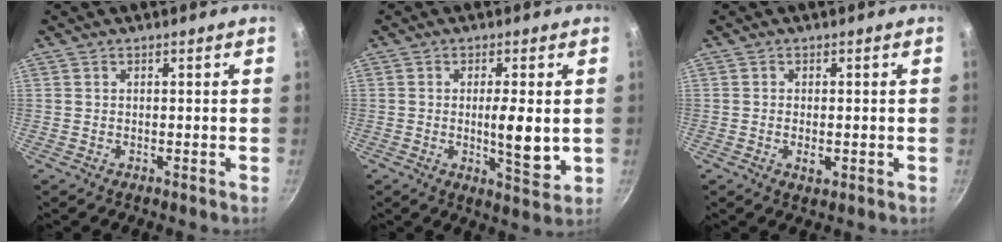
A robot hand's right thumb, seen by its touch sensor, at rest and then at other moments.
{"total": 7.7, "force": [-0.2, 1.8, 7.5], "torque": [-0.121, -0.016, -0.001]}
{"total": 2.5, "force": [-0.6, 1.2, 2.1], "torque": [-0.038, -0.005, -0.009]}